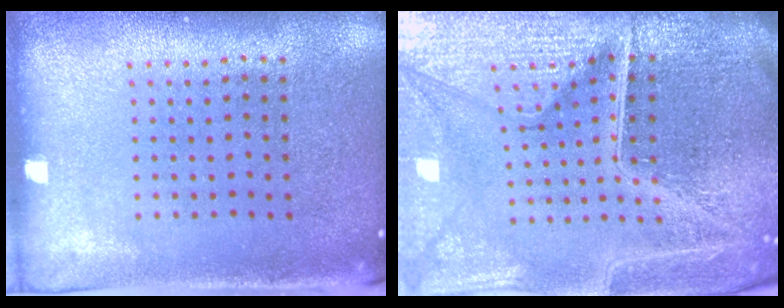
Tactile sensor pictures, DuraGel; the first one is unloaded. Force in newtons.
{"total": 7.1, "press": 6.3, "slide": 3.4}